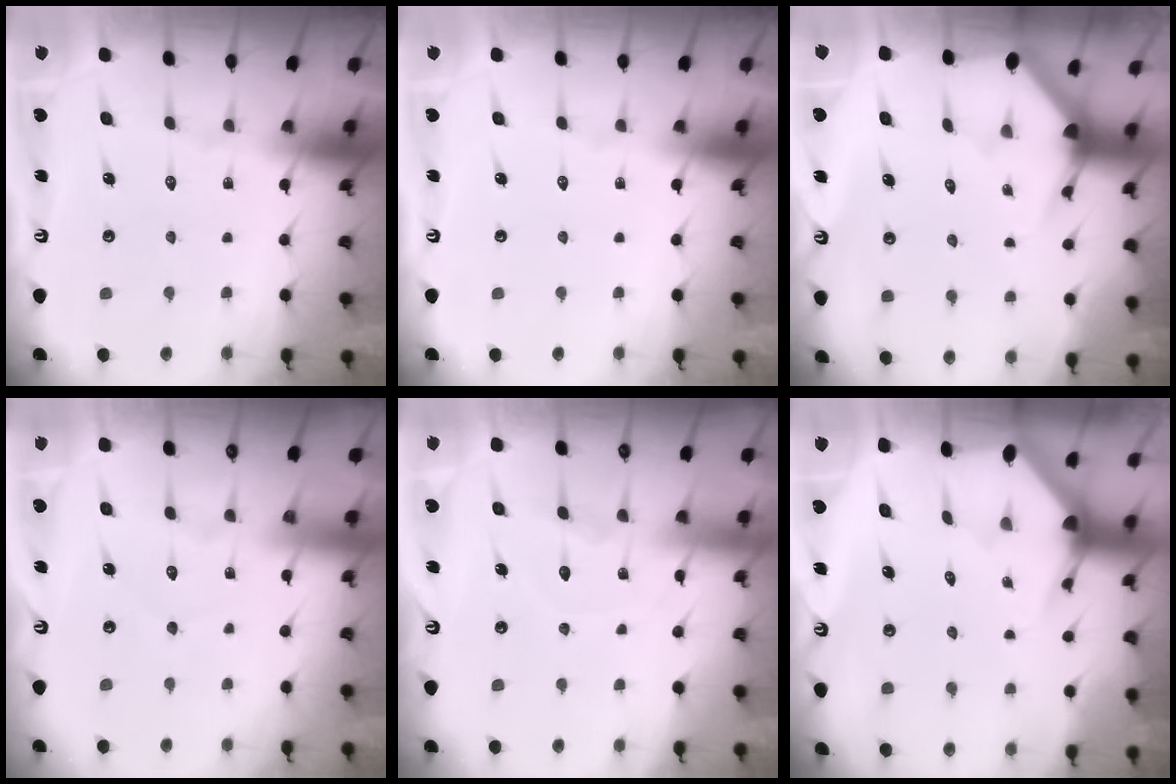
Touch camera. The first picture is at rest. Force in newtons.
{"total": 0.0}
{"total": 3.3, "press": 3.3, "slide": 0.1}
{"total": 2.9, "press": 2.9, "slide": 0.3}
{"total": 6.7, "press": 6.7, "slide": 0.7}
{"total": 2.9, "press": 2.9, "slide": 0.2}